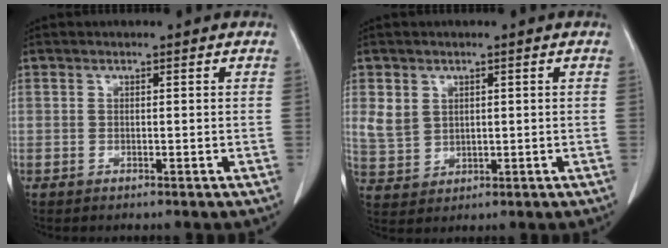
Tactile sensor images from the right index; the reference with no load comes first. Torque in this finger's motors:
{"motor_torque": [0.21, 0.13, 0.09, 0.01]}